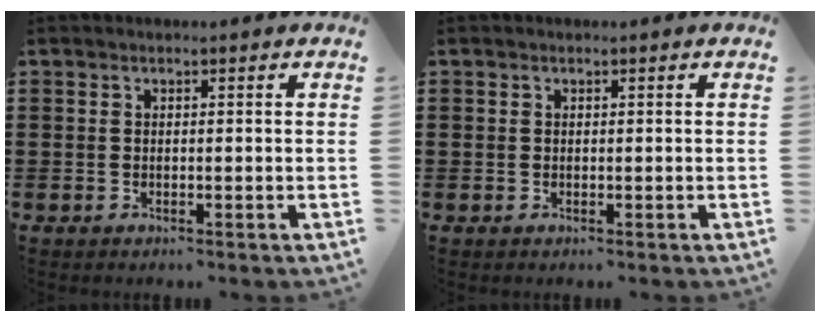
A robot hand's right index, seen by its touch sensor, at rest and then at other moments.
{"total": 0.0}